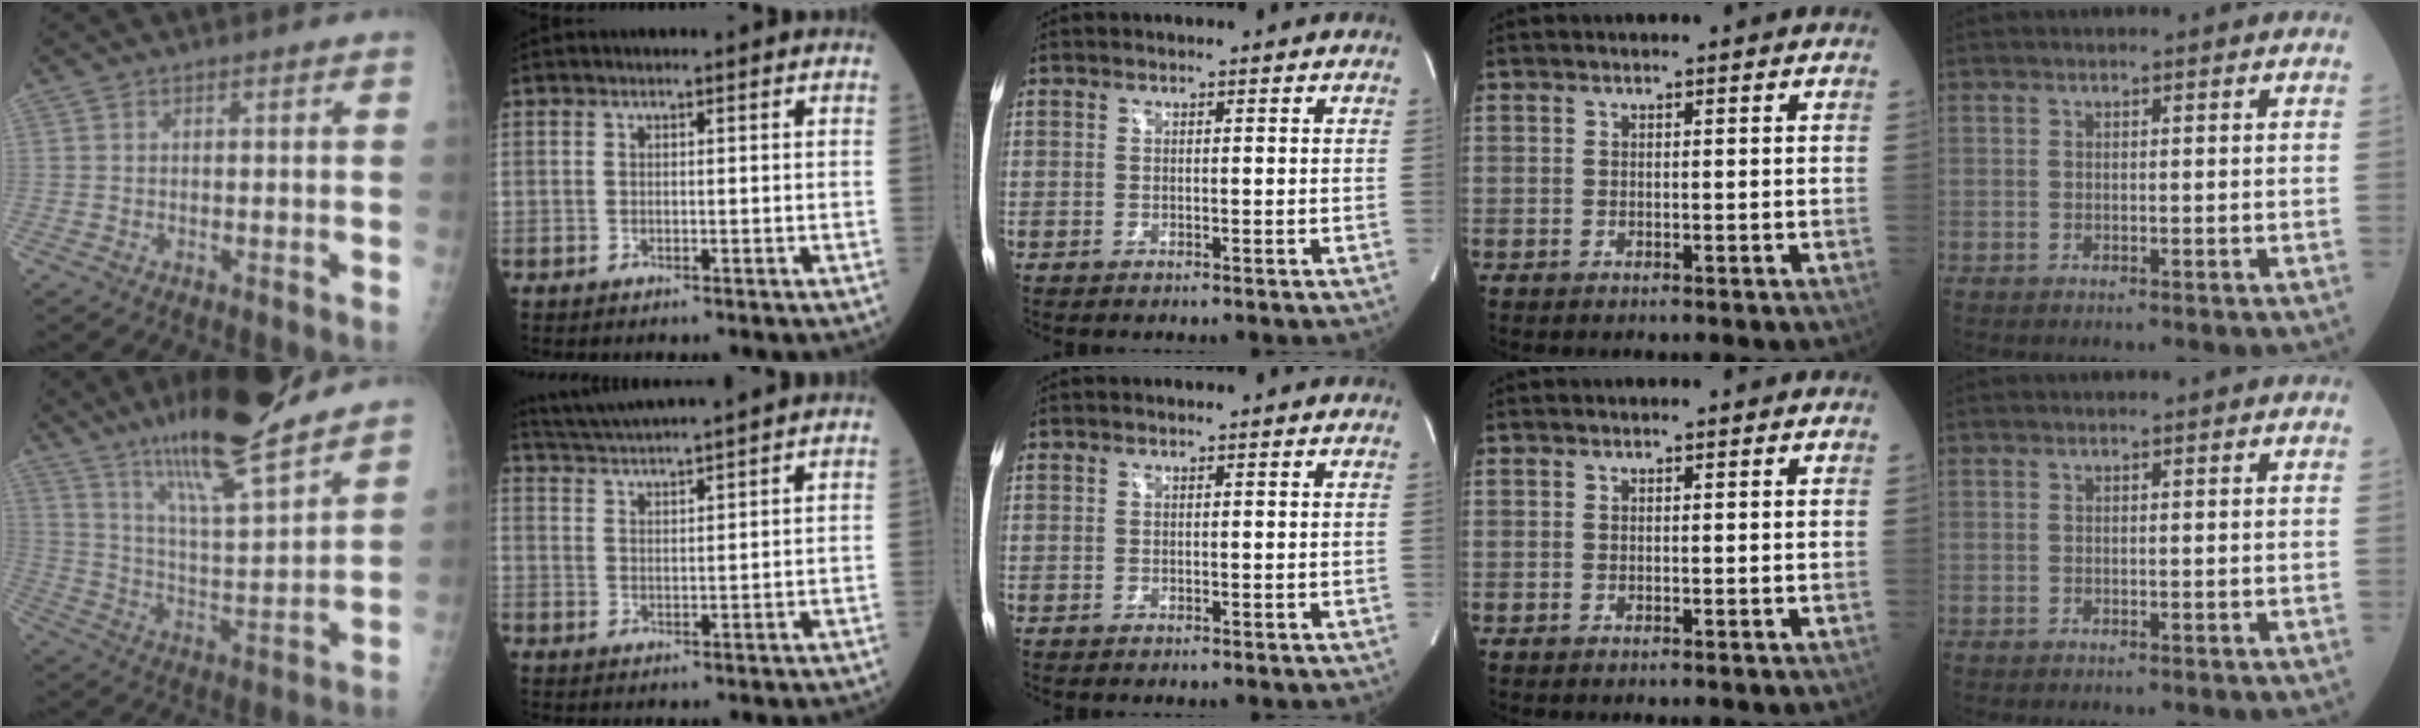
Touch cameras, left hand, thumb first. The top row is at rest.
{"thumb": {"total": 18.9, "force": [14.8, 2.1, 11.6], "torque": [-0.176, -0.078, 0.256]}, "index": {"total": 10.7, "force": [9.9, -1.4, 3.8], "torque": [-0.075, 0.020, 0.154]}}